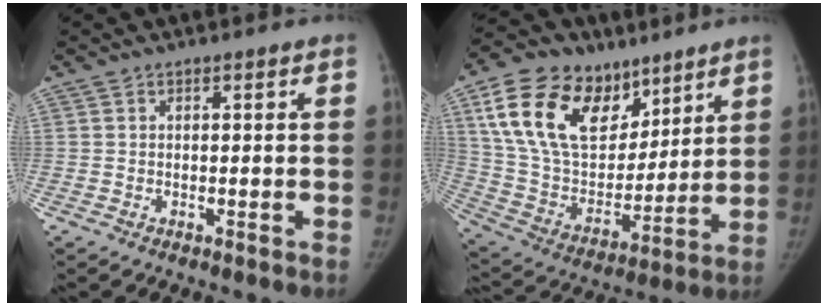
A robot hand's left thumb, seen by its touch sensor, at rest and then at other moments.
{"total": 24.9, "force": [13.1, 15.7, 14.4], "torque": [-0.239, -0.026, 0.243]}